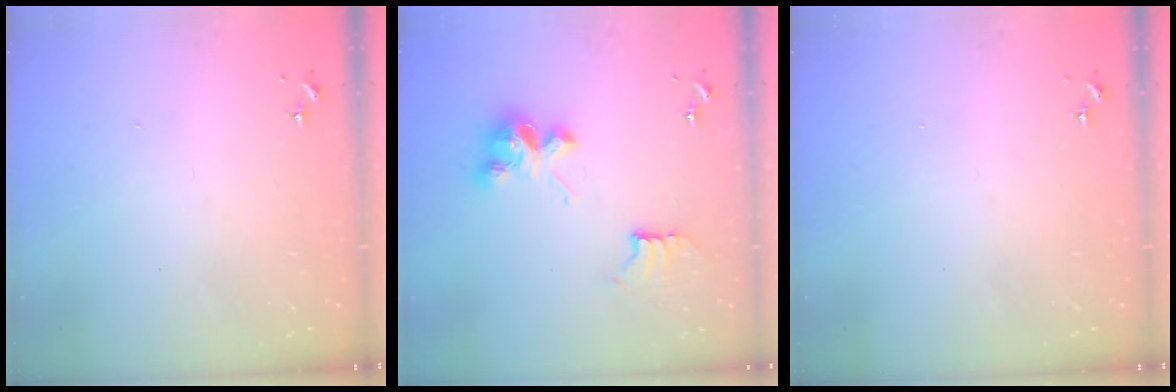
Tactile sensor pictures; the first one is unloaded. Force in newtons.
{"total": 9.4, "press": 9.4, "slide": 0.7}
{"total": 0.0}